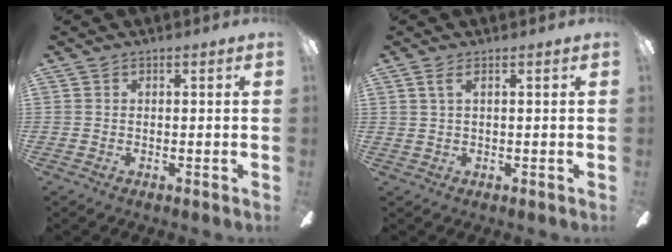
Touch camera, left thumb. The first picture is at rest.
{"total": 2.4, "force": [1.1, 0.7, 2.0], "torque": [-0.043, 0.005, 0.018]}